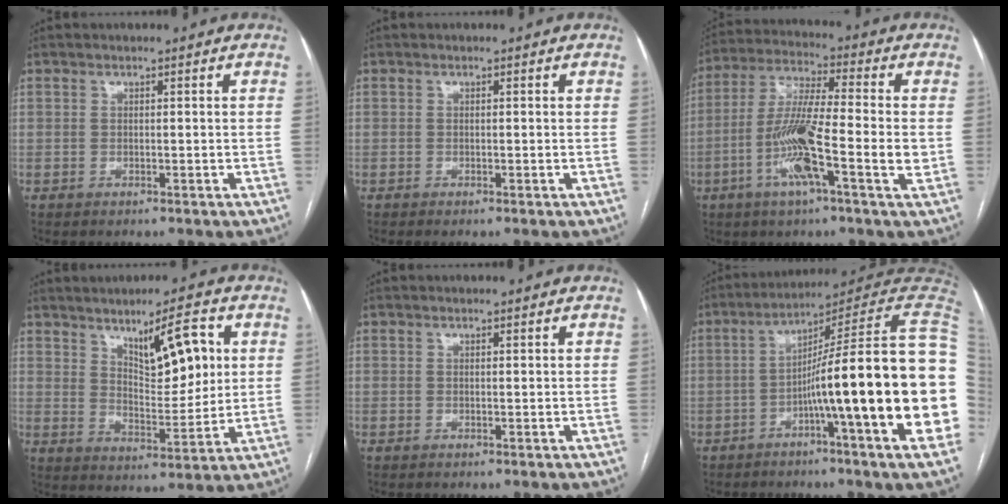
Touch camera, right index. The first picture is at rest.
{"total": 0.0}
{"total": 13.3, "force": [-3.3, 0.8, 12.9], "torque": [-0.250, -0.005, -0.070]}
{"total": 9.9, "force": [4.1, 3.0, 8.5], "torque": [-0.136, 0.000, 0.077]}
{"total": 0.0}
{"total": 23.8, "force": [-2.4, -0.7, 23.6], "torque": [-0.233, 0.024, -0.053]}